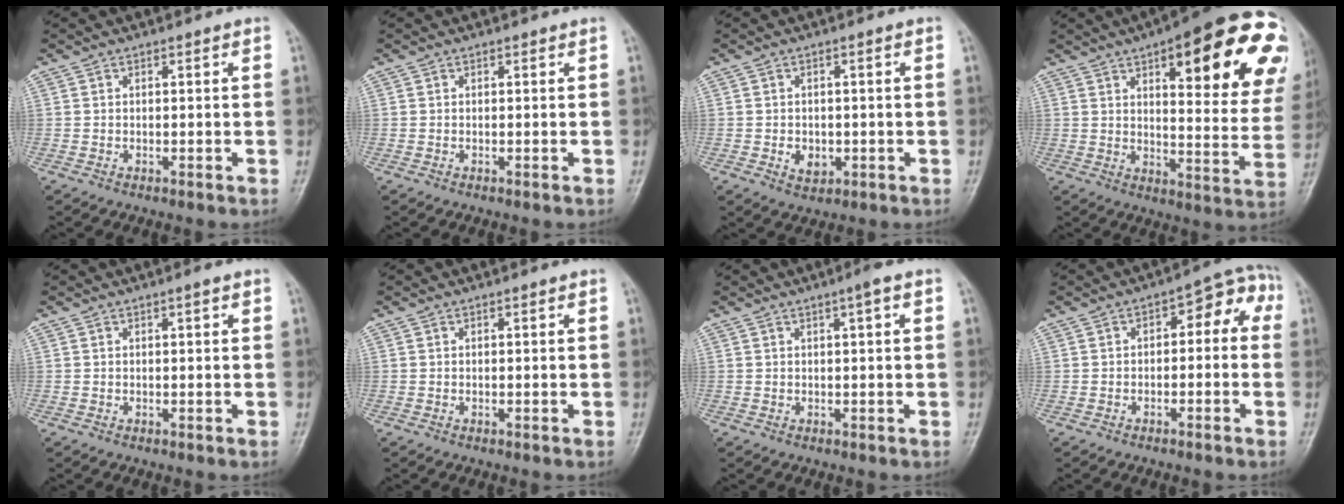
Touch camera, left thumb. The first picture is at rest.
{"total": 0.0}
{"total": 3.8, "force": [-1.0, 2.8, 2.4], "torque": [-0.027, 0.008, -0.008]}
{"total": 28.3, "force": [12.5, 9.4, 23.6], "torque": [-0.246, -0.012, 0.164]}
{"total": 1.2, "force": [0.4, 0.1, 1.1], "torque": [-0.021, 0.002, 0.004]}
{"total": 0.0}
{"total": 2.4, "force": [0.9, 0.1, 2.2], "torque": [-0.037, 0.004, 0.012]}
{"total": 6.9, "force": [-0.2, 3.8, 5.8], "torque": [-0.046, 0.044, -0.012]}